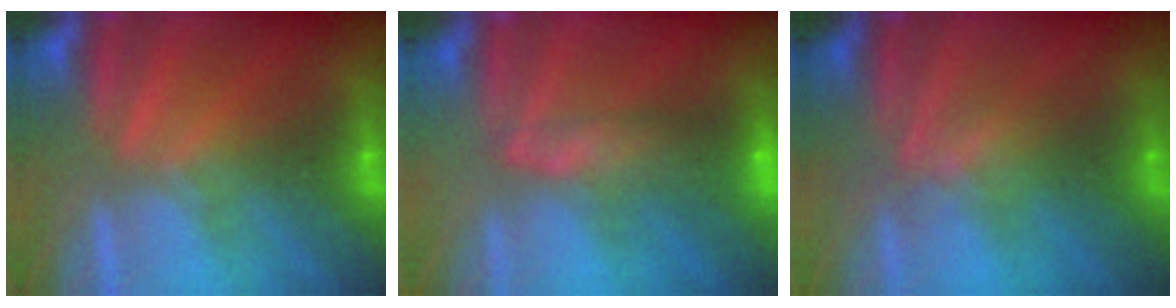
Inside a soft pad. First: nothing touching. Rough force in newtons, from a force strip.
{"total": 7.5}
{"total": 2.7}